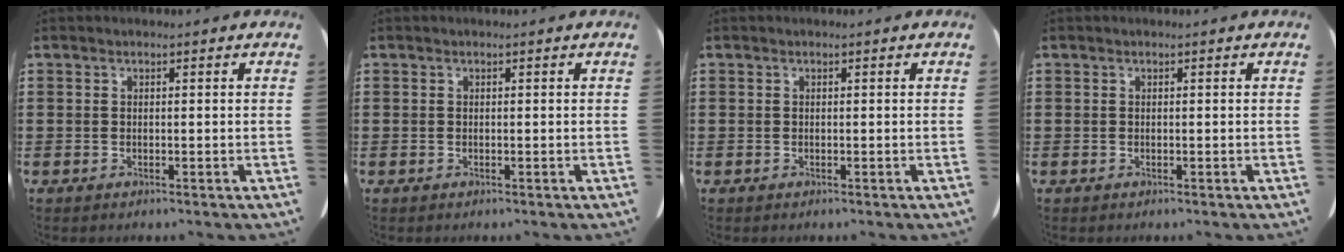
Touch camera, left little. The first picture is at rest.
{"total": 0.0}
{"total": 0.0}
{"total": 0.0}